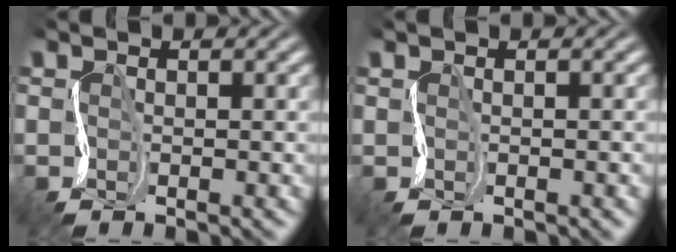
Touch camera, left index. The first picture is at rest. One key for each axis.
{"total": 0.7, "fx": 0.3, "fy": 0.3, "fz": 0.5, "tx": 0.005, "ty": 0.005, "tz": 0.007}